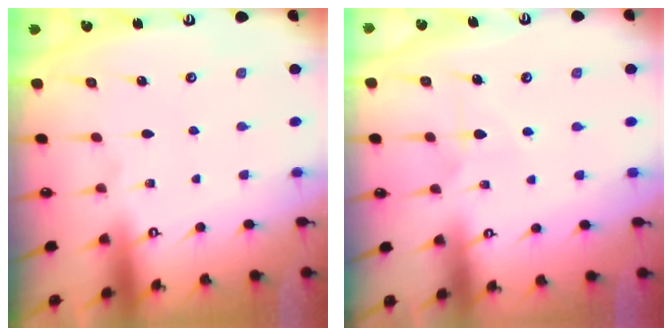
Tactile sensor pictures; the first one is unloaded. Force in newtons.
{"total": 5.5, "press": 5.5, "slide": 0.2}